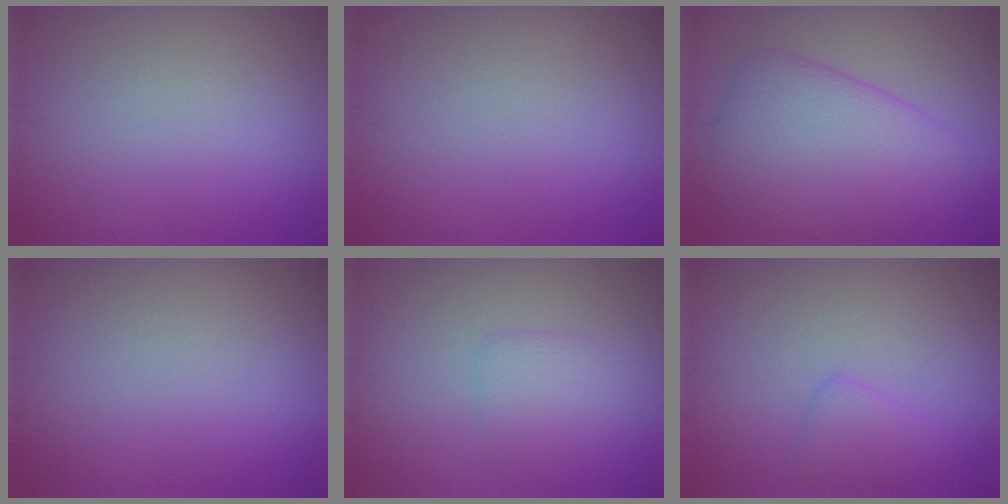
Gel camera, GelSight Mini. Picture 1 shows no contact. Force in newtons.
{"total": 0.0}
{"total": 7.5, "press": 7.5, "slide": 0.1}
{"total": 0.0}
{"total": 1.8, "press": 1.8, "slide": 0.1}
{"total": 1.8, "press": 1.8, "slide": 0.2}